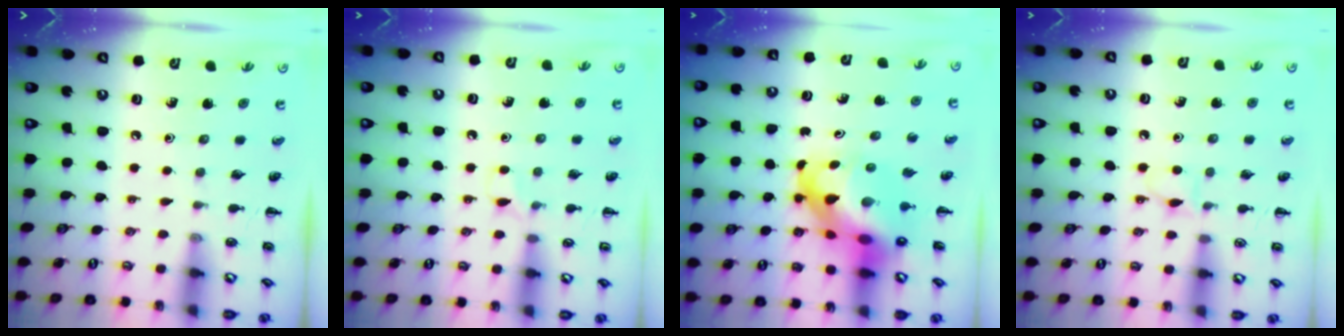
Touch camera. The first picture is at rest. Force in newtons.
{"total": 3.9, "press": 3.7, "slide": 1.2}
{"total": 15.4, "press": 14.8, "slide": 4.3}
{"total": 3.9, "press": 3.9, "slide": 0.8}